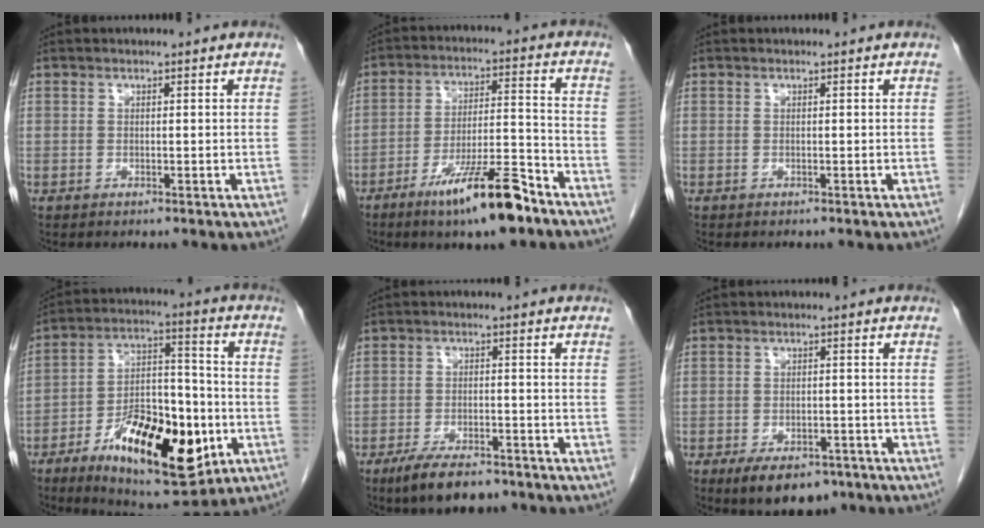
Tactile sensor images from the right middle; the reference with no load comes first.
{"total": 12.6, "force": [-8.4, 1.6, 9.2], "torque": [-0.156, -0.009, -0.141]}
{"total": 0.0}
{"total": 20.2, "force": [-7.9, 7.2, 17.1], "torque": [-0.286, 0.000, -0.116]}
{"total": 7.2, "force": [-5.3, 2.6, 4.1], "torque": [-0.074, -0.006, -0.087]}
{"total": 8.1, "force": [-5.5, 4.1, 4.3], "torque": [-0.061, -0.001, -0.079]}